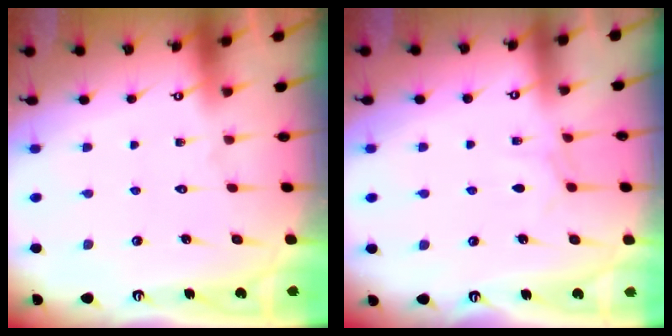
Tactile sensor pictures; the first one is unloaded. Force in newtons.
{"total": 4.0, "press": 3.9, "slide": 0.6}